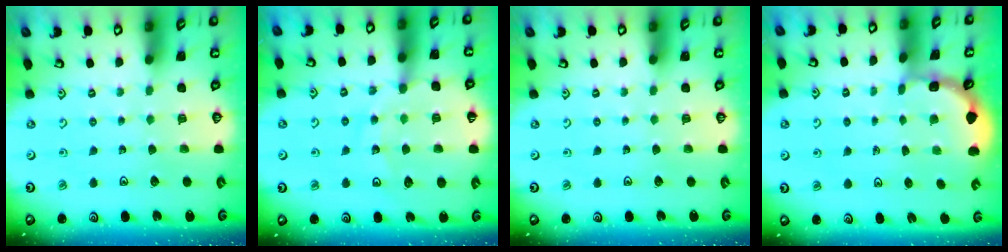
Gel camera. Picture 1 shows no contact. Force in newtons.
{"total": 12.9, "press": 12.4, "slide": 3.4}
{"total": 0.0}
{"total": 2.1, "press": 2.1, "slide": 0.1}